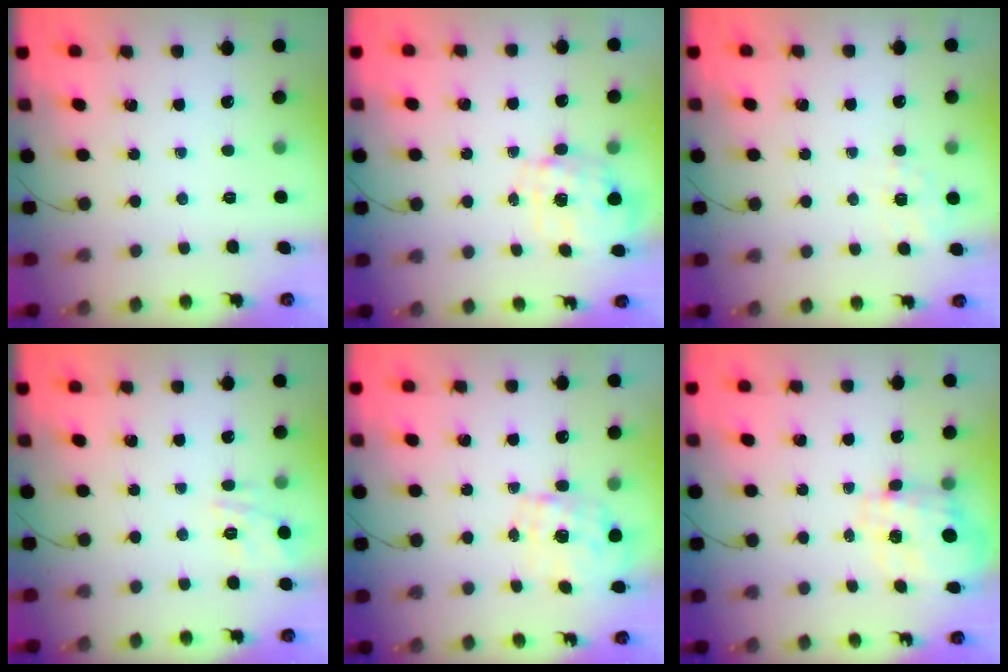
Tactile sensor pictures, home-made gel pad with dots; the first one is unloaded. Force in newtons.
{"total": 2.8, "press": 2.6, "slide": 0.9}
{"total": 1.4, "press": 0.4, "slide": 1.4}
{"total": 12.5, "press": 12.5, "slide": 0.8}
{"total": 1.9, "press": 1.7, "slide": 0.7}
{"total": 3.6, "press": 3.4, "slide": 1.1}